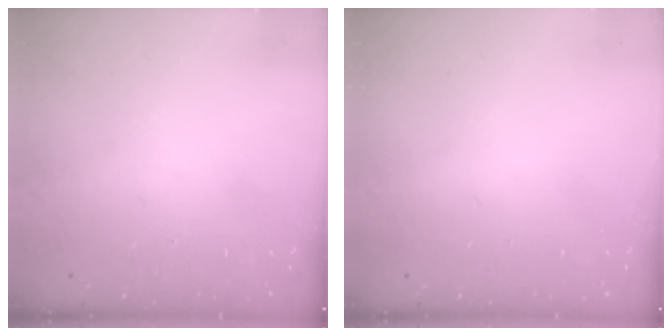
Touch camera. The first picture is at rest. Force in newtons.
{"total": 0.0}